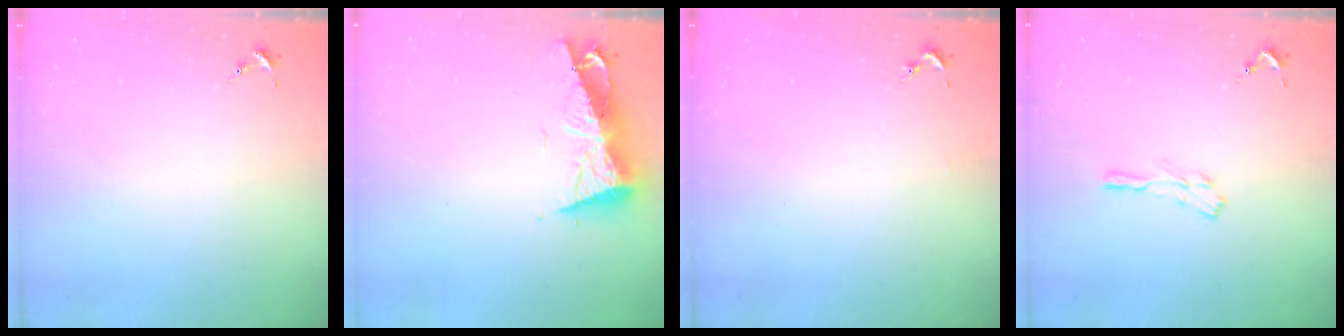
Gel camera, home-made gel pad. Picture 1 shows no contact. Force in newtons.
{"total": 9.9, "press": 9.8, "slide": 1.4}
{"total": 1.3, "press": 1.3, "slide": 0.1}
{"total": 4.7, "press": 4.6, "slide": 0.5}